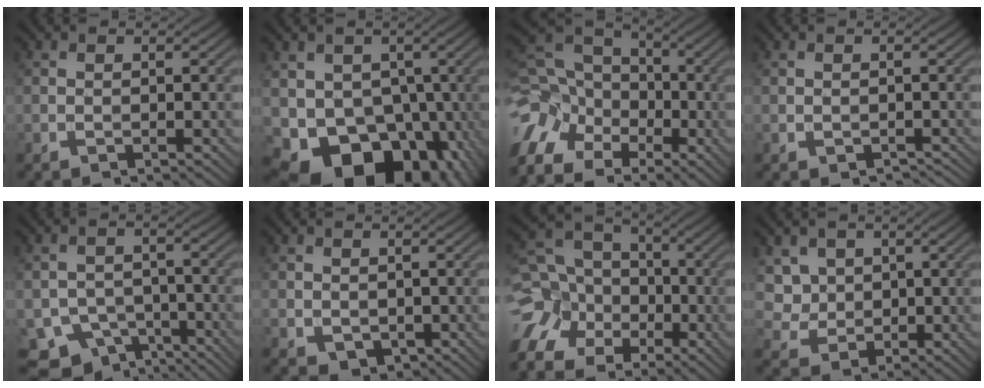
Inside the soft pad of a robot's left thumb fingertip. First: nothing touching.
{"total": 13.0, "force": [-3.6, 10.1, 7.3], "torque": [-0.107, -0.031, -0.057]}
{"total": 13.6, "force": [-6.3, 10.6, 5.7], "torque": [-0.163, -0.023, -0.119]}
{"total": 0.9, "force": [-0.4, 0.7, 0.4], "torque": [-0.010, -0.010, -0.005]}
{"total": 7.9, "force": [-5.6, 5.1, 2.0], "torque": [-0.024, -0.015, -0.085]}
{"total": 2.1, "force": [0.5, 1.7, 1.1], "torque": [-0.032, -0.009, 0.016]}
{"total": 11.7, "force": [-3.7, 10.0, 4.6], "torque": [-0.138, -0.013, -0.091]}
{"total": 5.5, "force": [2.3, 4.4, 2.2], "torque": [-0.086, -0.022, 0.054]}